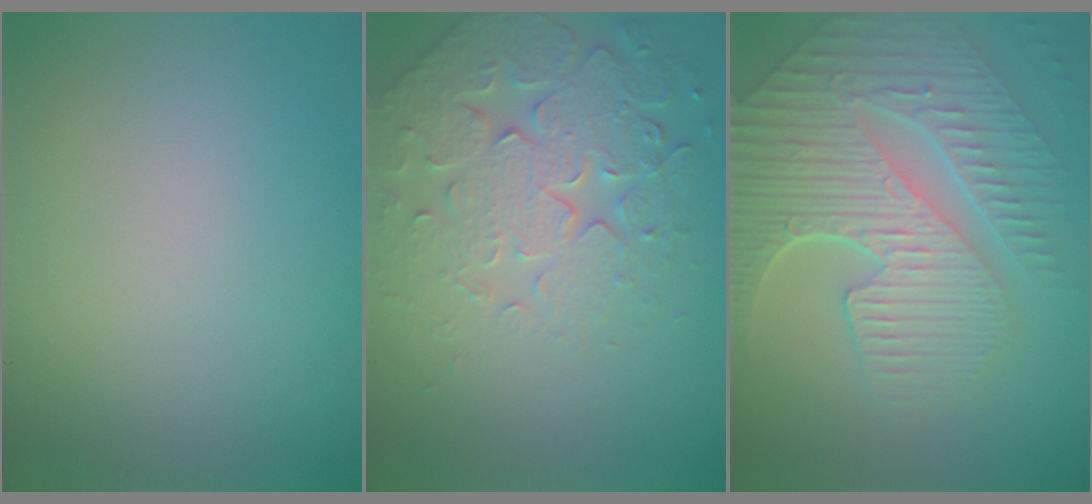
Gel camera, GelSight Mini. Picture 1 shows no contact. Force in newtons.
{"total": 5.5, "press": 5.0, "slide": 2.1}
{"total": 9.1, "press": 6.1, "slide": 6.7}